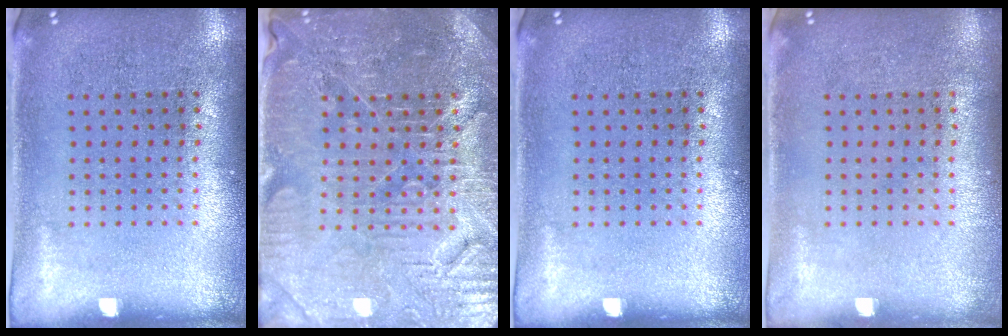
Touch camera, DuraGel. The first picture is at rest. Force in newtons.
{"total": 4.4, "press": 4.2, "slide": 1.3}
{"total": 0.0}
{"total": 0.0}